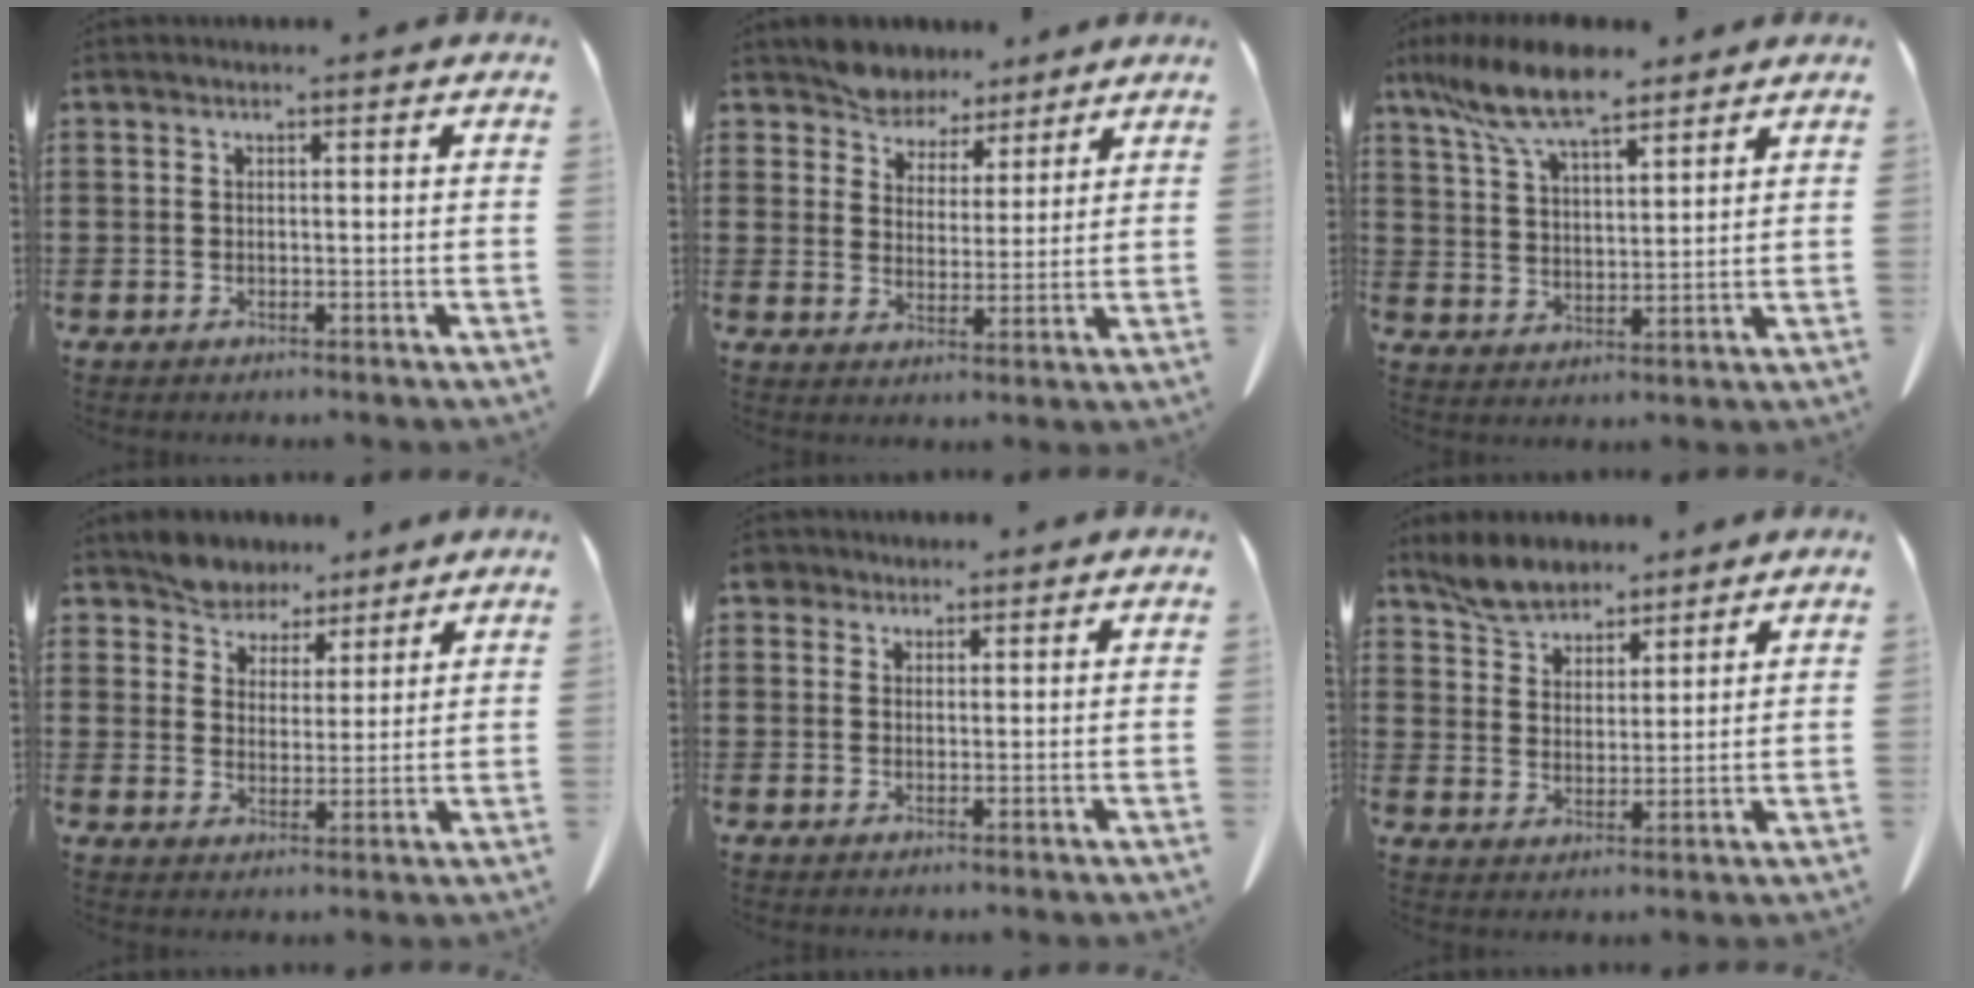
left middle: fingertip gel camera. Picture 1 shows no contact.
{"total": 5.9, "force": [5.5, 2.1, -0.2], "torque": [-0.027, -0.025, 0.106]}
{"total": 10.6, "force": [8.2, 2.8, 6.0], "torque": [-0.139, -0.015, 0.152]}
{"total": 5.7, "force": [5.2, 2.3, 0.2], "torque": [-0.029, -0.014, 0.102]}
{"total": 1.9, "force": [1.5, 1.2, 0.3], "torque": [-0.013, 0.005, 0.029]}
{"total": 5.8, "force": [5.3, 2.1, 1.2], "torque": [-0.047, -0.008, 0.101]}